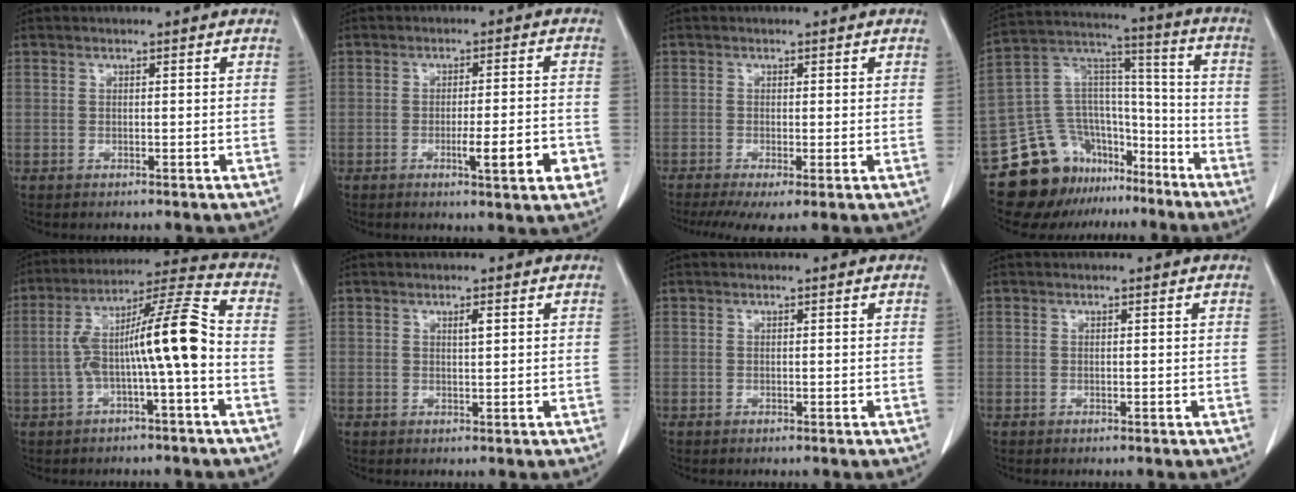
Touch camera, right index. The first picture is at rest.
{"total": 7.7, "force": [-2.8, 0.7, 7.1], "torque": [-0.095, -0.004, -0.035]}
{"total": 4.9, "force": [-2.6, 1.2, 4.0], "torque": [-0.066, -0.014, -0.046]}
{"total": 17.6, "force": [-12.7, 10.7, 5.9], "torque": [-0.095, 0.088, -0.210]}
{"total": 12.3, "force": [-1.7, 0.6, 12.2], "torque": [-0.215, 0.038, -0.031]}
{"total": 1.2, "force": [0.5, 0.1, 1.0], "torque": [-0.020, -0.001, 0.008]}
{"total": 0.0}
{"total": 0.0}